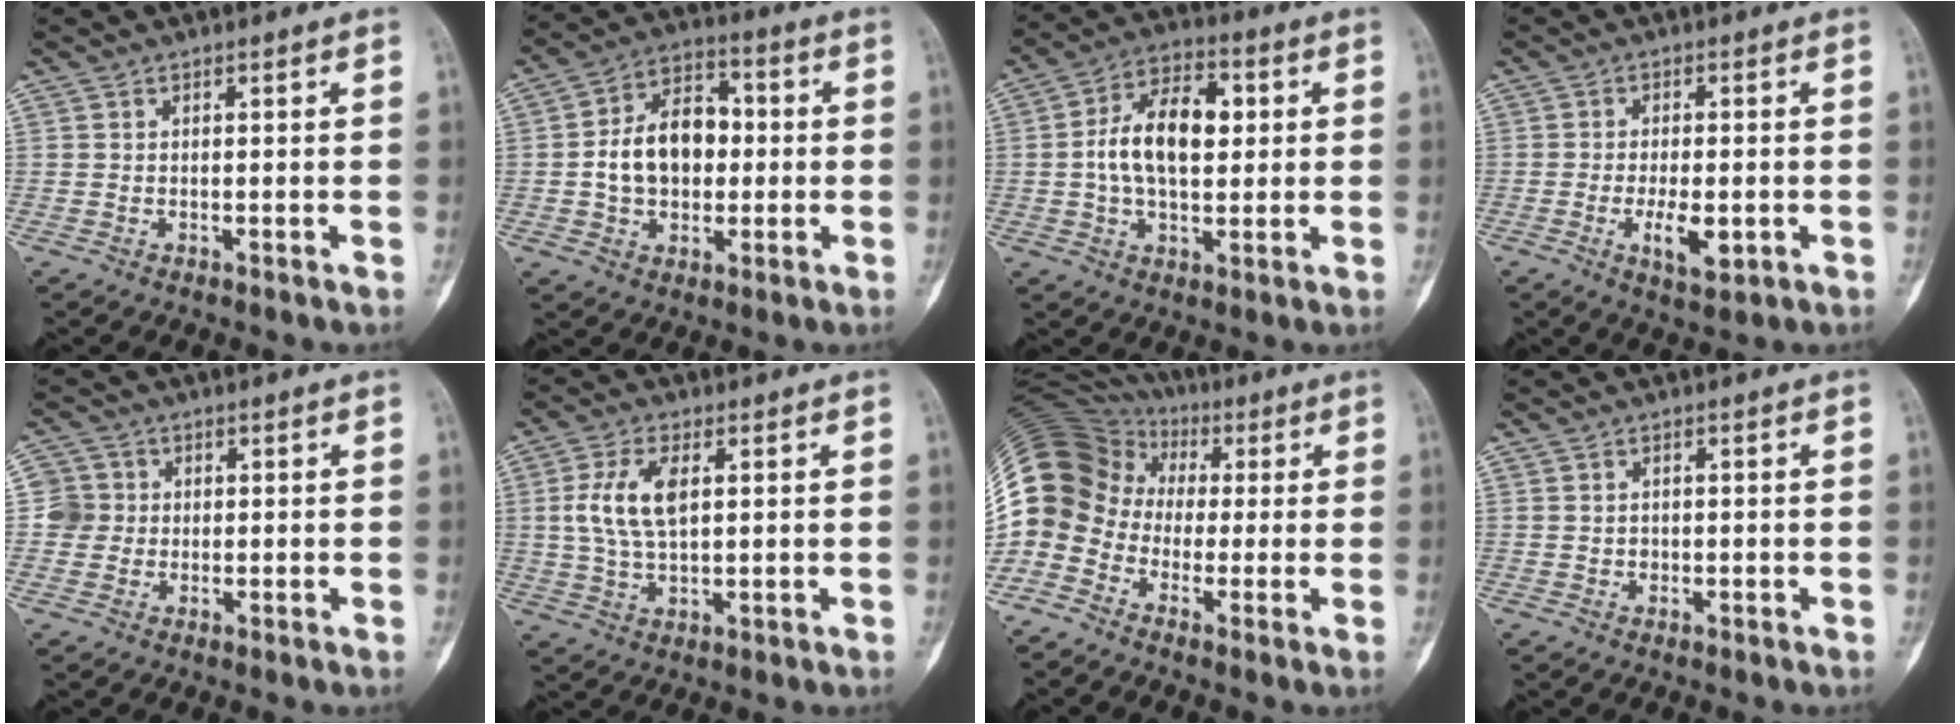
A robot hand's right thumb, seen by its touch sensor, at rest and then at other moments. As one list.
[{"total": 13.1, "force": [-0.2, 9.2, 9.3], "torque": [-0.129, 0.028, -0.008]}, {"total": 13.3, "force": [1.2, 7.7, 10.7], "torque": [-0.174, 0.018, 0.015]}, {"total": 6.2, "force": [-1.8, 2.5, 5.4], "torque": [-0.089, -0.005, -0.024]}, {"total": 4.0, "force": [0.1, 4.0, 0.2], "torque": [0.026, 0.010, -0.004]}, {"total": 8.8, "force": [1.8, 4.4, 7.4], "torque": [-0.155, 0.000, 0.037]}, {"total": 15.9, "force": [-2.2, 13.6, 7.9], "torque": [-0.164, 0.070, -0.051]}, {"total": 1.0, "force": [-0.1, 1.0, 0.3], "torque": [0.000, 0.003, 0.000]}]